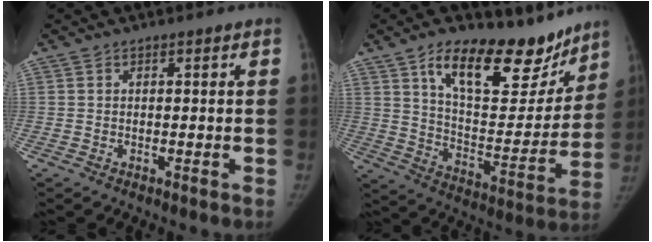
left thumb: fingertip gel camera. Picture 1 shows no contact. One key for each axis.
{"total": 22.3, "fx": 14.9, "fy": 10.2, "fz": 13.0, "tx": -0.142, "ty": -0.075, "tz": 0.237}